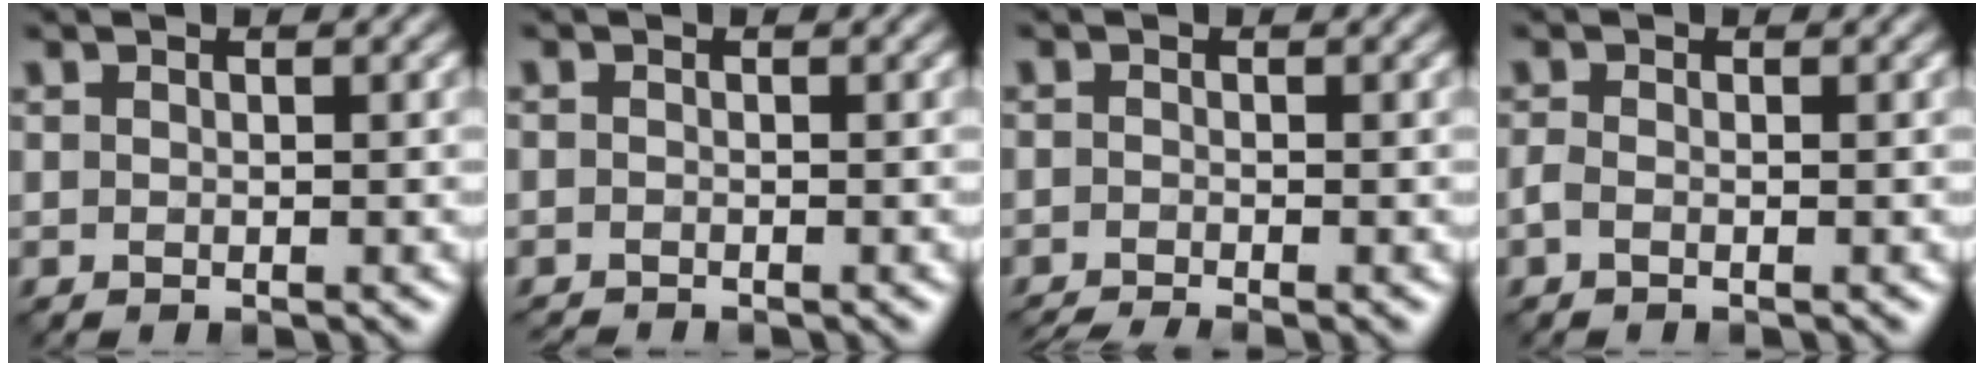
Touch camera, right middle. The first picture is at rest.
{"total": 1.1, "force": [-1.0, 0.1, 0.1], "torque": [-0.001, -0.009, -0.022]}
{"total": 2.4, "force": [-2.1, 0.2, 1.2], "torque": [-0.021, -0.009, -0.044]}
{"total": 0.9, "force": [-0.5, 0.4, 0.7], "torque": [-0.018, -0.003, -0.013]}